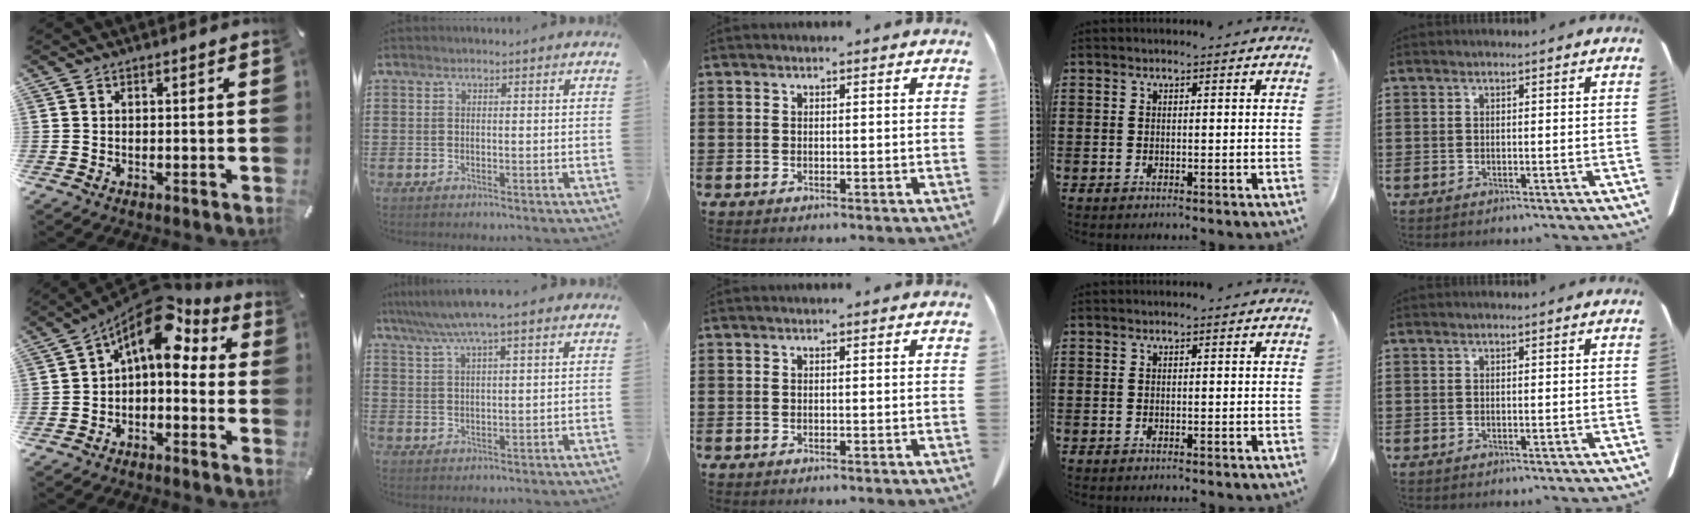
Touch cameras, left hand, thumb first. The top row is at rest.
{"thumb": {"total": 12.1, "force": [5.9, 6.2, 8.6], "torque": [-0.126, -0.046, 0.102]}, "index": {"total": 6.2, "force": [4.7, 0.1, 4.0], "torque": [-0.089, -0.011, 0.082]}}